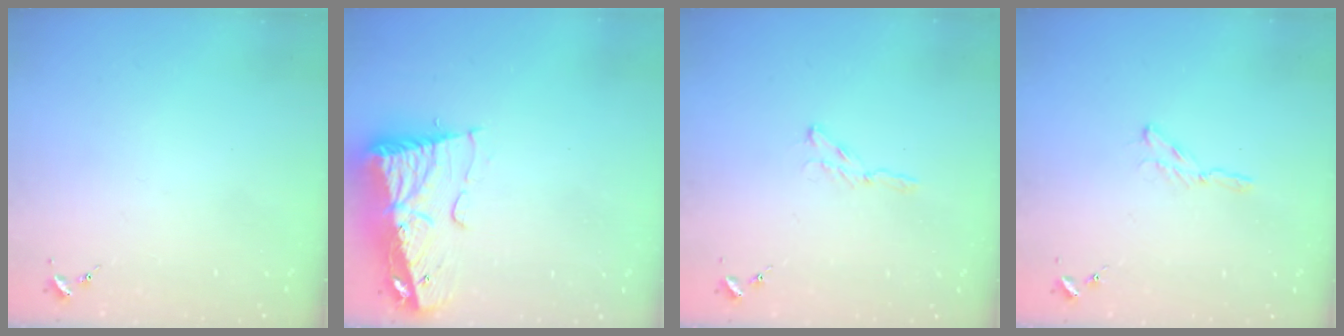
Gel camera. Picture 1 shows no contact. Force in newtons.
{"total": 14.6, "press": 14.6, "slide": 1.6}
{"total": 3.9, "press": 3.8, "slide": 0.5}
{"total": 2.9, "press": 2.9, "slide": 0.3}